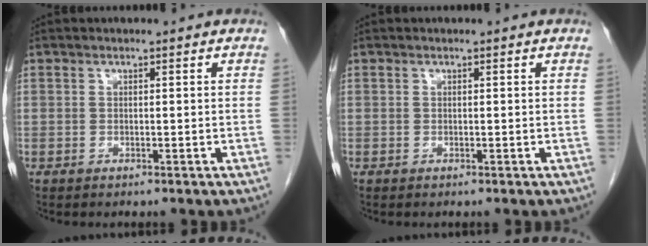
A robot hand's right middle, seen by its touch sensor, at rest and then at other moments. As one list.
[{"total": 0.0}]